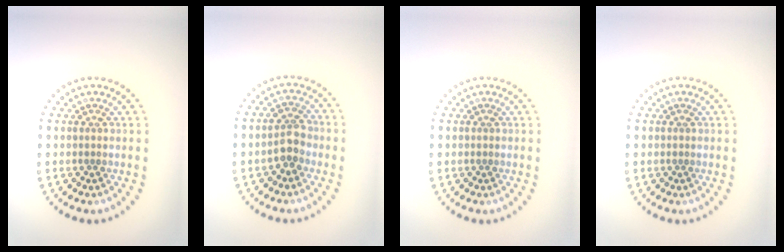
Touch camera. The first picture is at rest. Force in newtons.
{"total": 2.4, "press": 2.3, "slide": 0.6}
{"total": 0.0}
{"total": 0.0}